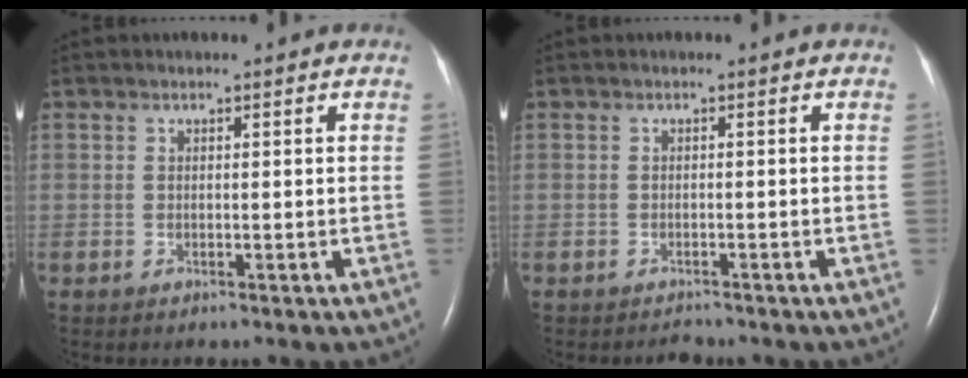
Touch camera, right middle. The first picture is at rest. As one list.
[{"total": 0.9, "force": [-0.9, 0.1, -0.2], "torque": [0.001, -0.005, -0.014]}]